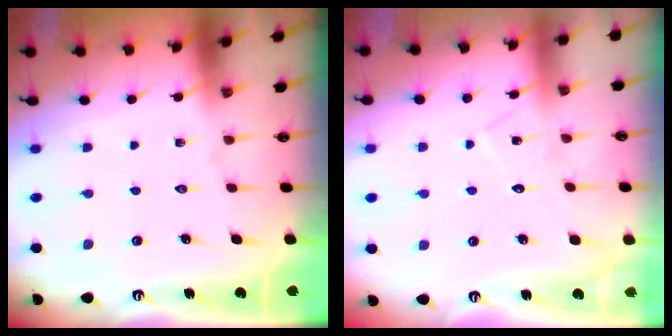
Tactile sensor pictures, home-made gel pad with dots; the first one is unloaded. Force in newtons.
{"total": 7.2, "press": 7.1, "slide": 0.4}